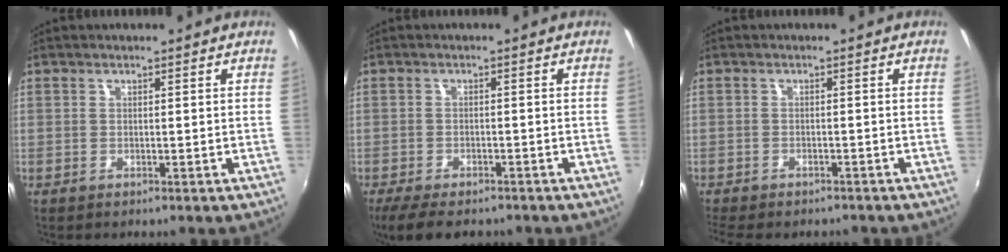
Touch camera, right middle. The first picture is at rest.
{"total": 8.8, "force": [-7.0, 2.8, 4.6], "torque": [-0.104, -0.031, -0.116]}
{"total": 7.1, "force": [-6.0, 2.3, 3.1], "torque": [-0.076, -0.024, -0.091]}